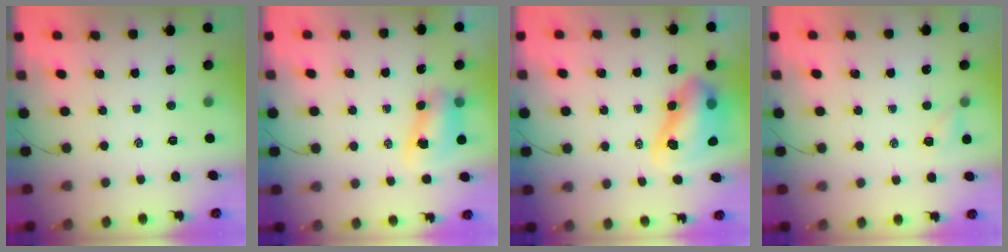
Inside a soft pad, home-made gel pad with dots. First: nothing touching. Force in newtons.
{"total": 8.0, "press": 8.0, "slide": 1.1}
{"total": 9.3, "press": 9.0, "slide": 2.4}
{"total": 4.2, "press": 4.0, "slide": 1.3}